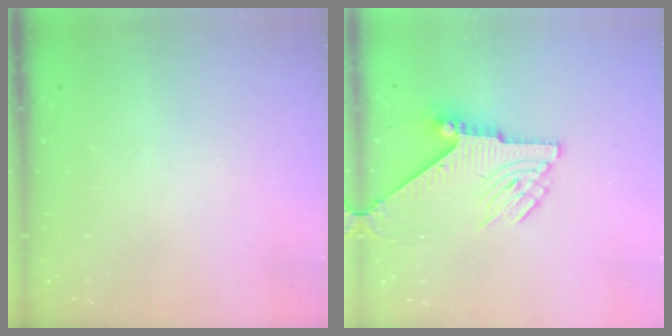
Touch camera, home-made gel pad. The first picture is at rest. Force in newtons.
{"total": 9.6, "press": 9.5, "slide": 1.0}